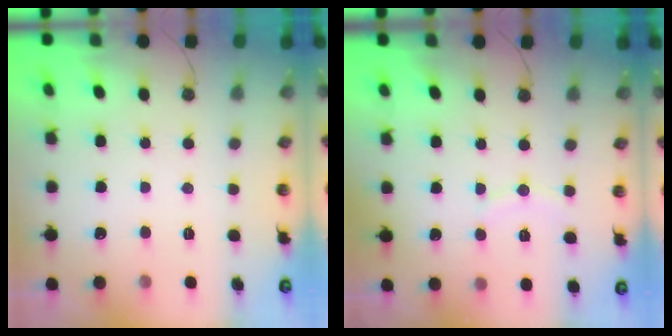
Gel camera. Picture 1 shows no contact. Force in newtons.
{"total": 4.5, "press": 4.5, "slide": 0.4}